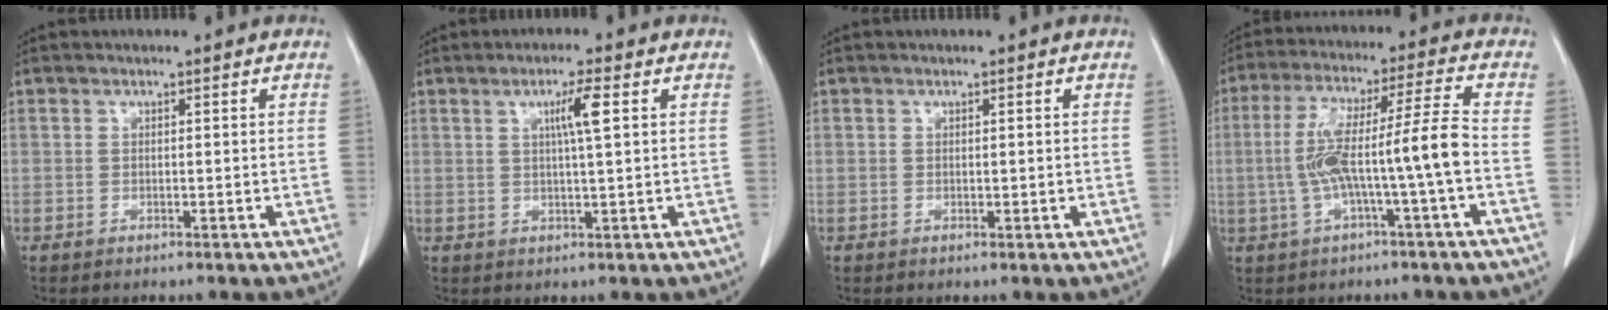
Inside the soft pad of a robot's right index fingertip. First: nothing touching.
{"total": 4.1, "force": [1.3, -0.4, 3.8], "torque": [-0.067, -0.001, 0.021]}
{"total": 0.8, "force": [0.0, 0.4, 0.6], "torque": [-0.008, -0.002, 0.003]}
{"total": 11.2, "force": [-1.9, -0.5, 11.0], "torque": [-0.212, 0.028, -0.034]}